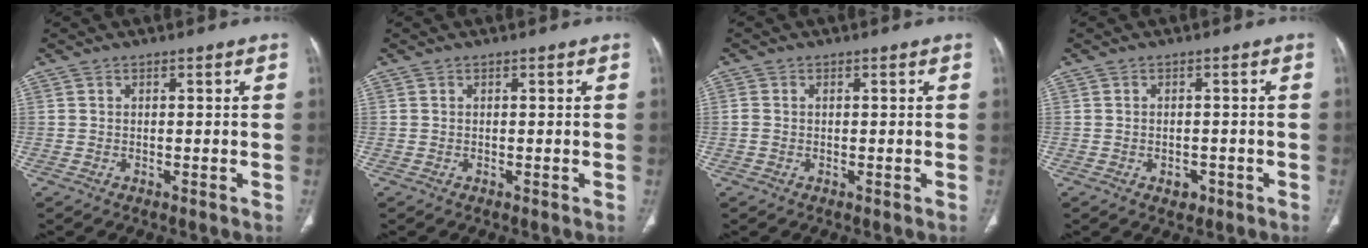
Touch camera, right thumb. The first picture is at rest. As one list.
[{"total": 0.0}, {"total": 1.0, "force": [-0.1, 0.7, 0.7], "torque": [-0.020, 0.004, 0.001]}, {"total": 2.2, "force": [-1.0, 1.6, 1.1], "torque": [-0.007, 0.004, -0.008]}]